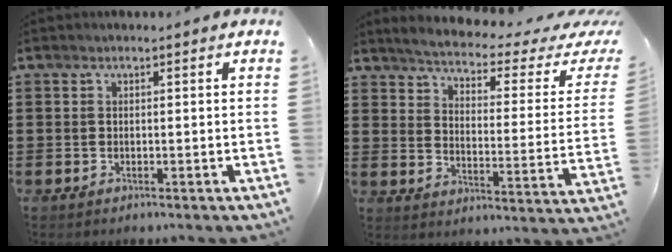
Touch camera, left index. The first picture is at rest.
{"total": 3.0, "force": [2.5, 0.0, 1.8], "torque": [-0.052, -0.026, 0.031]}